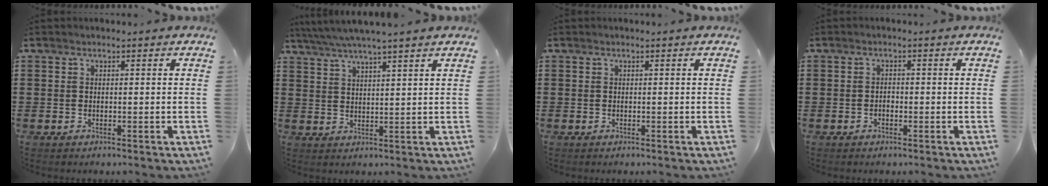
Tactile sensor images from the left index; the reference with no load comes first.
{"total": 4.0, "force": [3.5, -0.4, 1.8], "torque": [-0.046, -0.013, 0.062]}
{"total": 0.0}
{"total": 0.9, "force": [-0.5, 0.5, 0.6], "torque": [-0.015, 0.000, -0.010]}